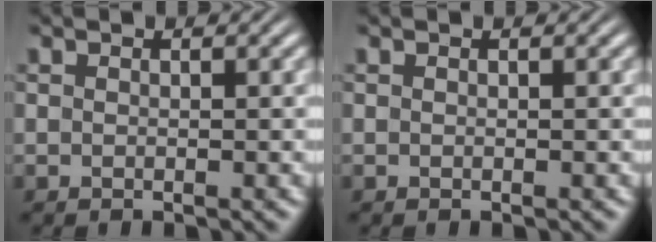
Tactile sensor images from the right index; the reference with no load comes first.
{"total": 0.0}